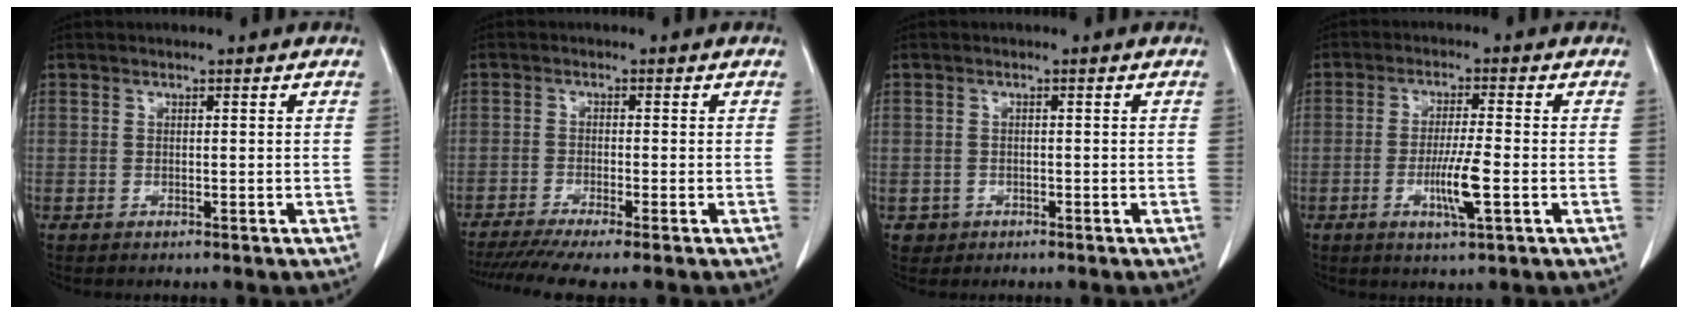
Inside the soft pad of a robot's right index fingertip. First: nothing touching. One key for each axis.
{"total": 8.6, "fx": -7.1, "fy": -0.4, "fz": 4.9, "tx": -0.069, "ty": -0.017, "tz": -0.112}
{"total": 1.8, "fx": -0.7, "fy": 1.7, "fz": -0.1, "tx": -0.002, "ty": 0.006, "tz": -0.009}
{"total": 6.3, "fx": -1.9, "fy": 0.1, "fz": 6.0, "tx": -0.112, "ty": -0.011, "tz": -0.034}